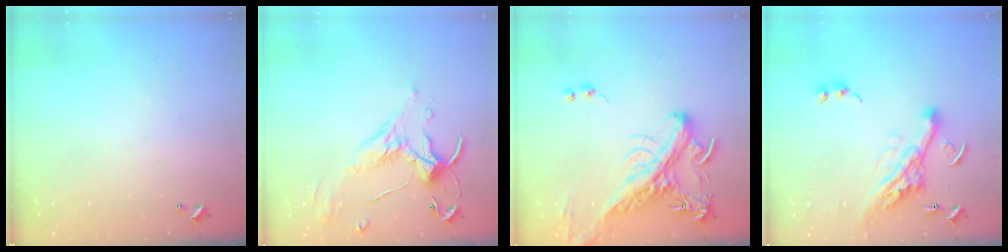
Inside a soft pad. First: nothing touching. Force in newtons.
{"total": 1.7, "press": 1.3, "slide": 1.1}
{"total": 7.2, "press": 6.9, "slide": 2.0}
{"total": 11.8, "press": 11.6, "slide": 1.9}